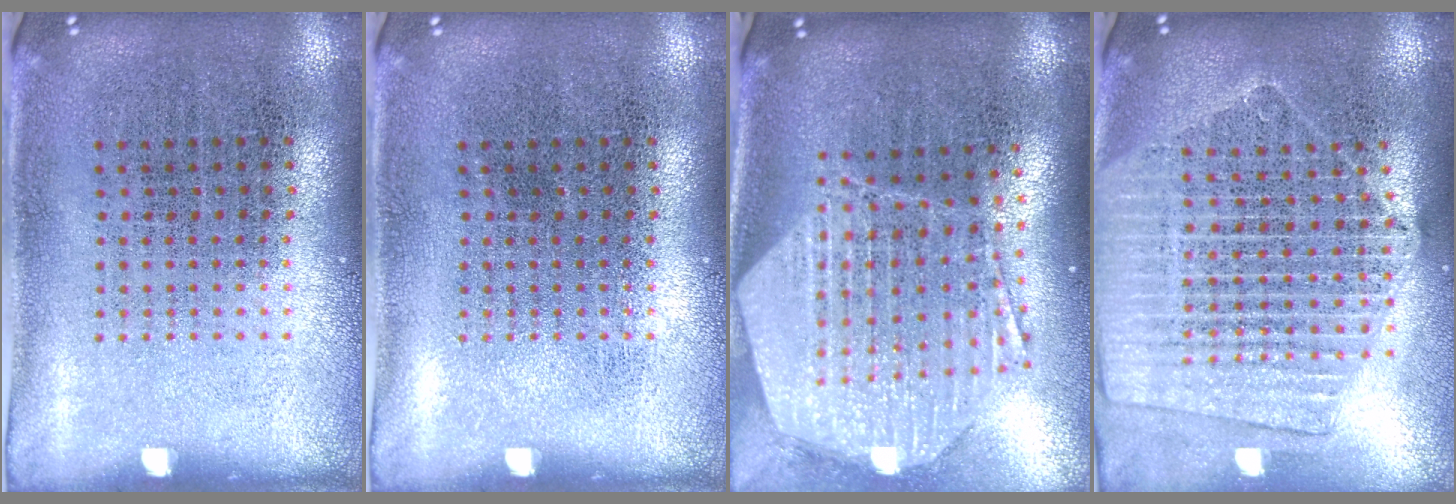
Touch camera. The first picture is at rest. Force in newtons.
{"total": 0.0}
{"total": 2.9, "press": 2.3, "slide": 1.8}
{"total": 2.2, "press": 2.0, "slide": 0.9}